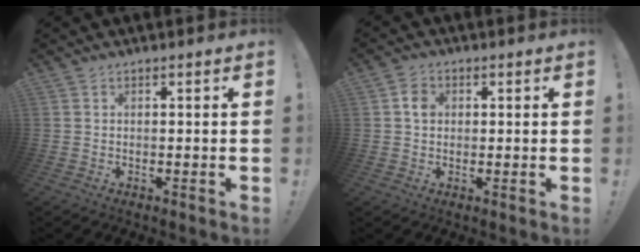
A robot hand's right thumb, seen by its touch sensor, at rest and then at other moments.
{"total": 4.1, "force": [0.5, 3.4, 2.1], "torque": [-0.024, 0.003, 0.006]}